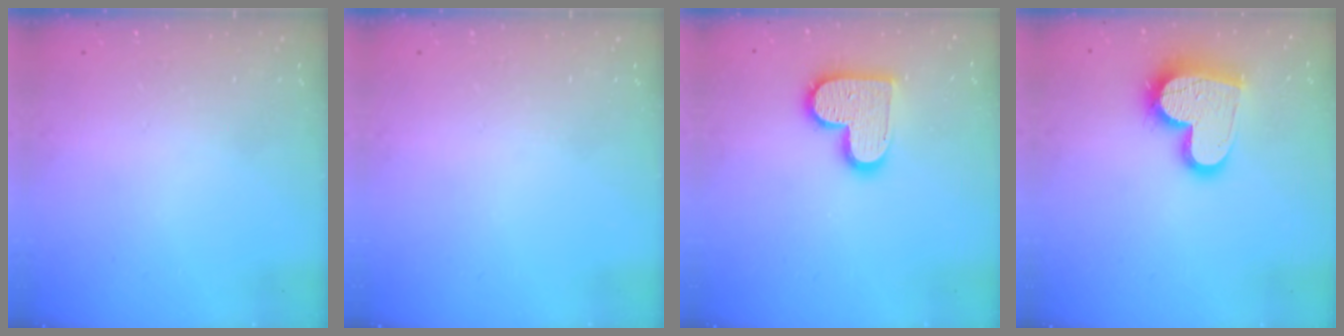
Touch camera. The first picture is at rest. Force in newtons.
{"total": 0.0}
{"total": 14.2, "press": 14.2, "slide": 1.1}
{"total": 16.4, "press": 16.3, "slide": 1.2}